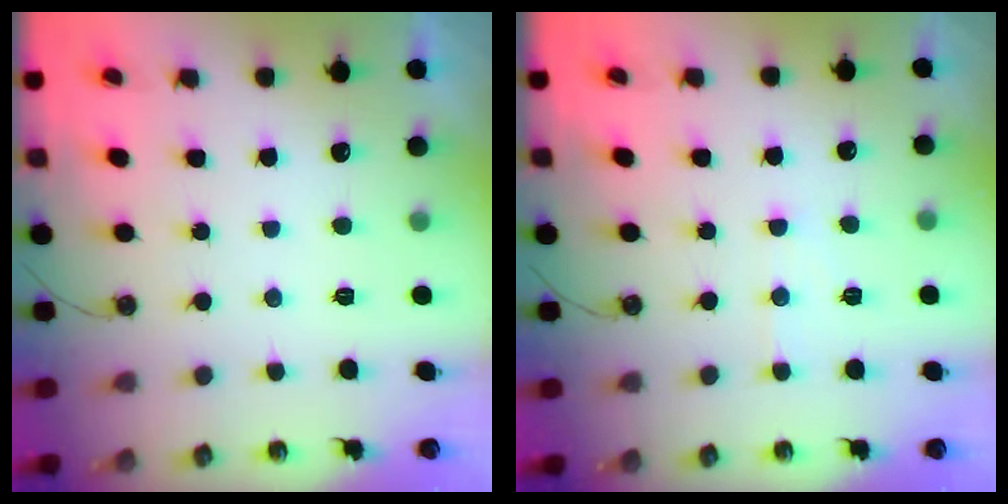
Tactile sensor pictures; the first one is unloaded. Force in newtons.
{"total": 4.7, "press": 4.6, "slide": 0.3}